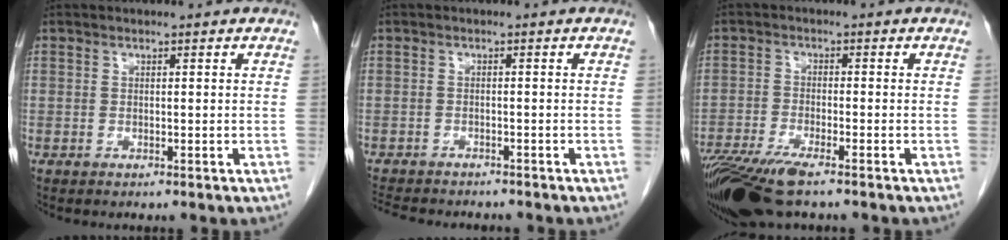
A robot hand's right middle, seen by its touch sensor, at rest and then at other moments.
{"total": 8.4, "force": [-7.6, 2.3, 2.9], "torque": [-0.051, -0.006, -0.108]}
{"total": 11.1, "force": [-8.2, 2.0, 7.2], "torque": [-0.133, -0.020, -0.143]}